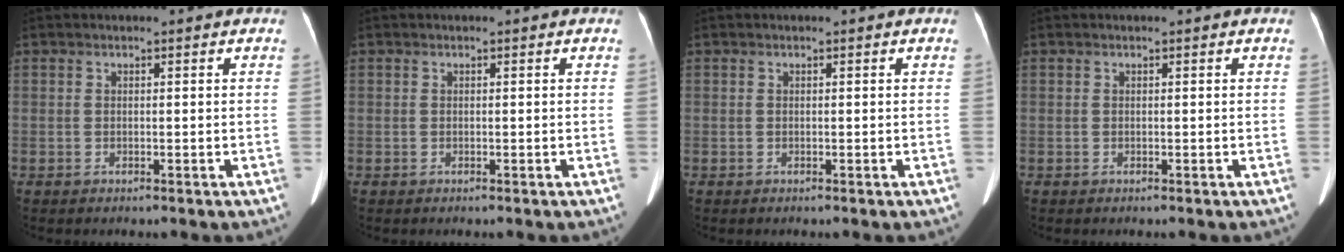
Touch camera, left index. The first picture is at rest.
{"total": 0.0}
{"total": 0.0}
{"total": 0.0}